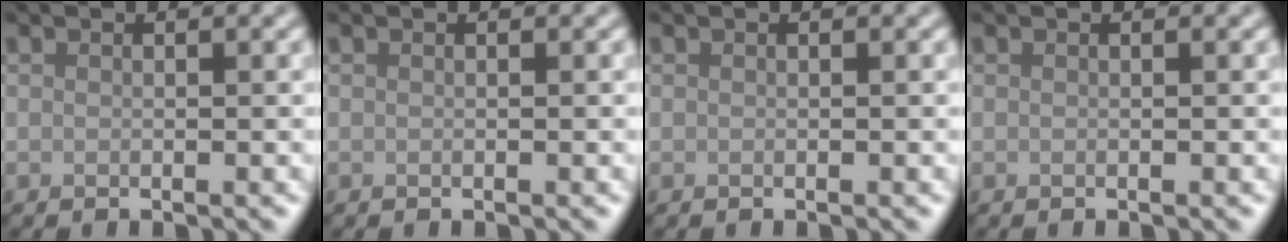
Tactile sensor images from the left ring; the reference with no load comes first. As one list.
[{"total": 0.0}, {"total": 0.0}, {"total": 0.0}]